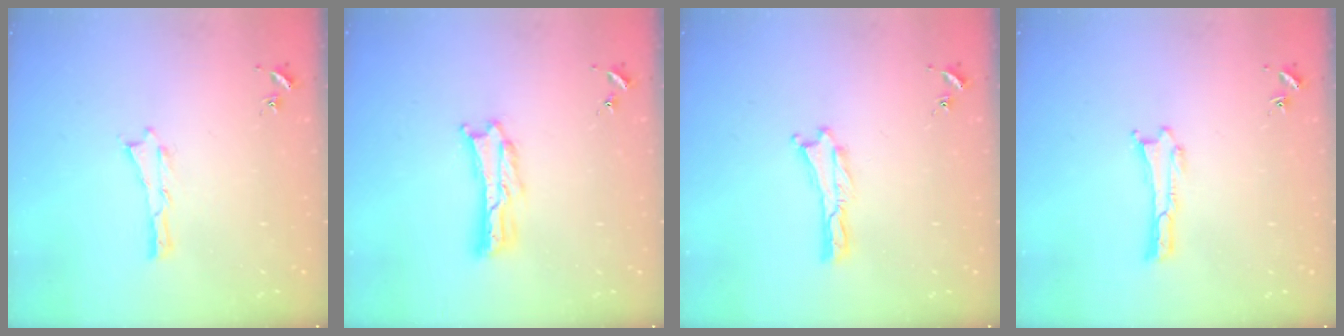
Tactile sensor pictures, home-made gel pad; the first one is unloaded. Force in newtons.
{"total": 1.7, "press": 1.7, "slide": 0.3}
{"total": 0.0}
{"total": 0.0}